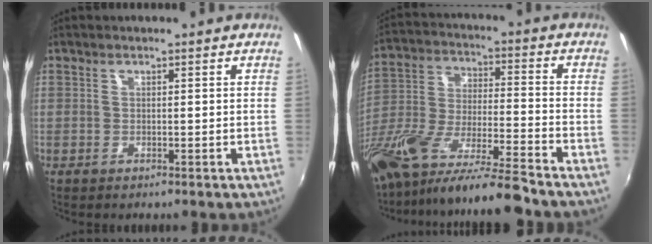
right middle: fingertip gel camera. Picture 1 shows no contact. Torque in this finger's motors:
{"motor_torque": [1.07, -1.07, 0.59, 0.21]}